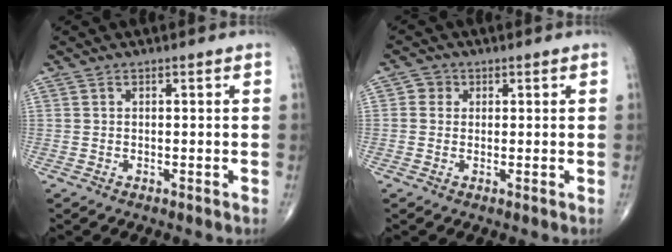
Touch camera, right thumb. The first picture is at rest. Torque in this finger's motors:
{"motor_torque": [-0.33, 0.19, 0.09, -0.03, 0.00]}